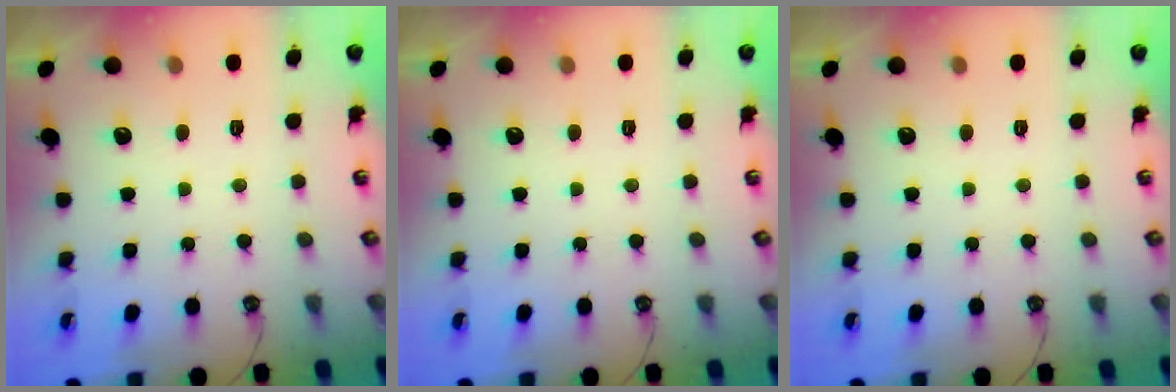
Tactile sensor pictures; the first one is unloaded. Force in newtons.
{"total": 0.0}
{"total": 0.0}